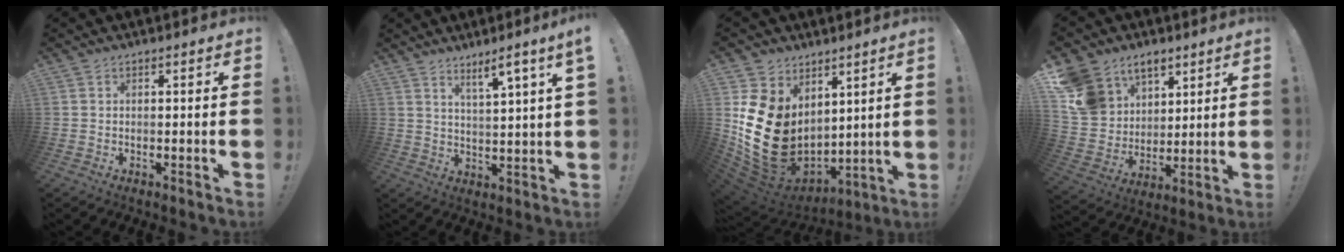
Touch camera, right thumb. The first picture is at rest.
{"total": 6.5, "force": [4.2, -0.5, 4.9], "torque": [-0.063, -0.027, 0.059]}
{"total": 19.6, "force": [0.8, 15.3, 12.3], "torque": [-0.243, -0.017, 0.040]}
{"total": 14.4, "force": [8.8, 10.7, 4.2], "torque": [-0.086, -0.052, 0.183]}